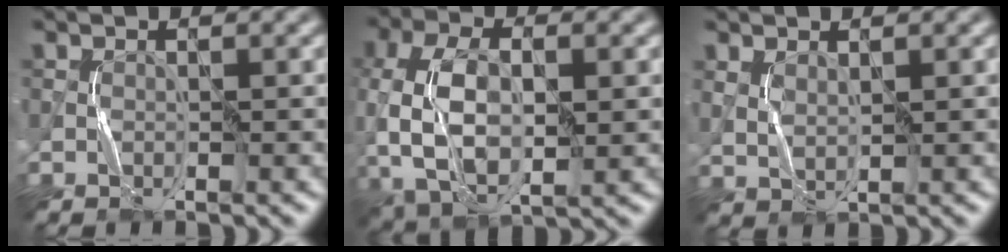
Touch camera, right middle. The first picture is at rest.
{"total": 9.2, "force": [-1.1, 5.5, 7.3], "torque": [-0.168, -0.005, -0.020]}
{"total": 1.6, "force": [0.9, 0.7, 1.1], "torque": [-0.030, -0.003, 0.025]}